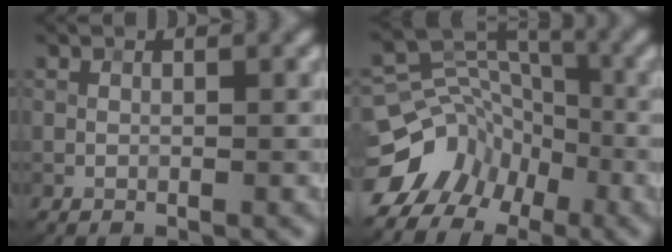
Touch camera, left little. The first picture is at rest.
{"total": 10.7, "force": [-6.7, 7.9, 2.6], "torque": [-0.053, 0.002, -0.121]}